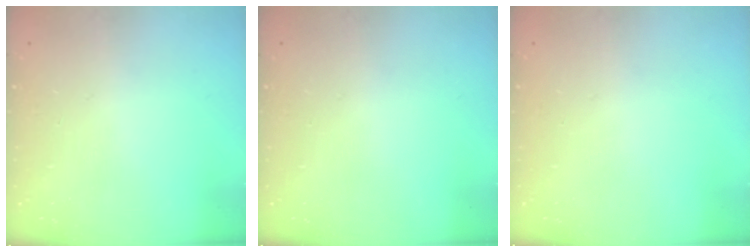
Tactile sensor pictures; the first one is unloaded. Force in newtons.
{"total": 0.0}
{"total": 0.0}